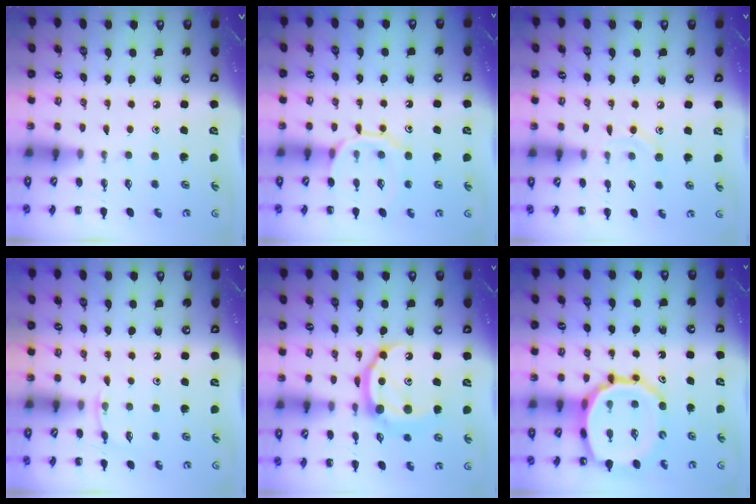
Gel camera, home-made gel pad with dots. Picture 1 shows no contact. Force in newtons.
{"total": 11.1, "press": 11.0, "slide": 0.8}
{"total": 5.5, "press": 5.3, "slide": 1.3}
{"total": 3.3, "press": 3.1, "slide": 1.2}
{"total": 11.1, "press": 11.1, "slide": 0.6}
{"total": 16.3, "press": 15.8, "slide": 4.0}